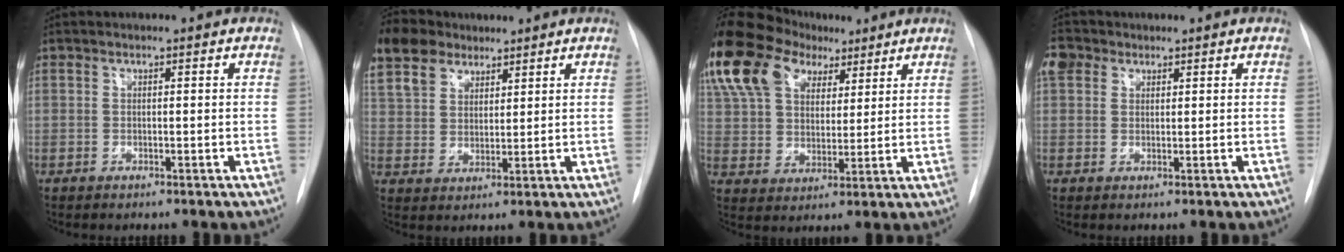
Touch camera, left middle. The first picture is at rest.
{"total": 11.0, "force": [8.4, 6.4, 3.2], "torque": [-0.077, 0.030, 0.165]}
{"total": 28.4, "force": [16.8, 18.0, 14.2], "torque": [-0.383, 0.099, 0.304]}
{"total": 4.3, "force": [2.4, 3.2, 1.6], "torque": [-0.044, 0.017, 0.048]}